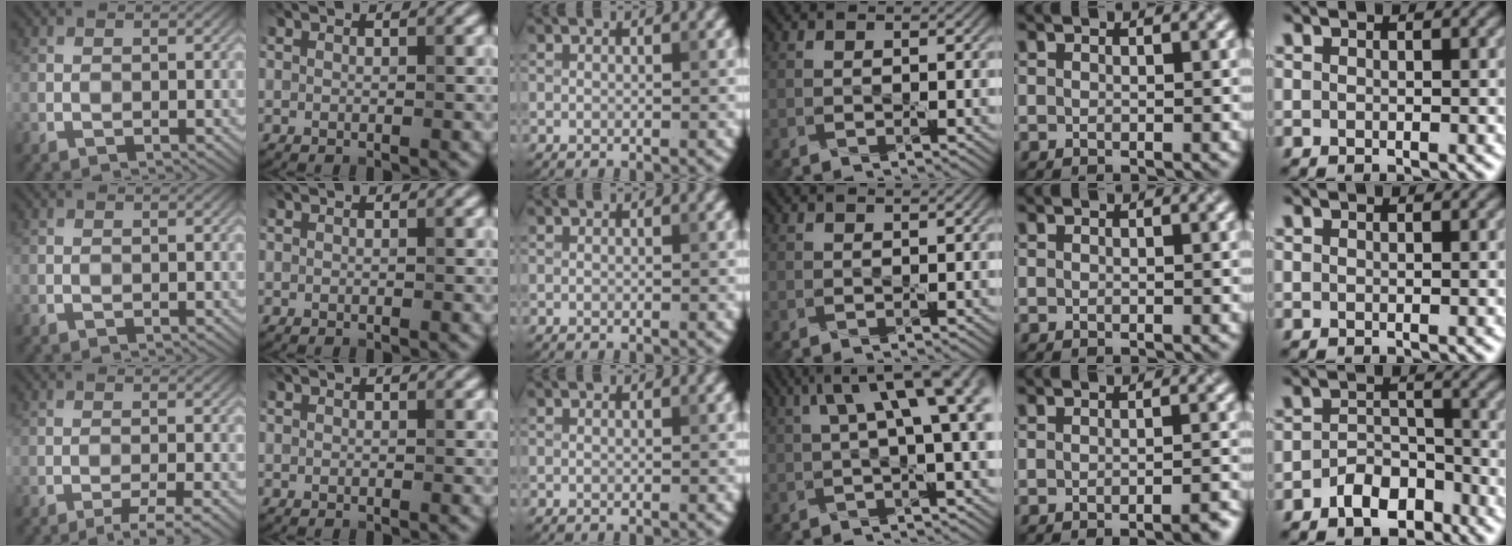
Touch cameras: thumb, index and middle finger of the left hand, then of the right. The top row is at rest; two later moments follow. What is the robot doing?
{"motion": "pour", "object": "sugar"}